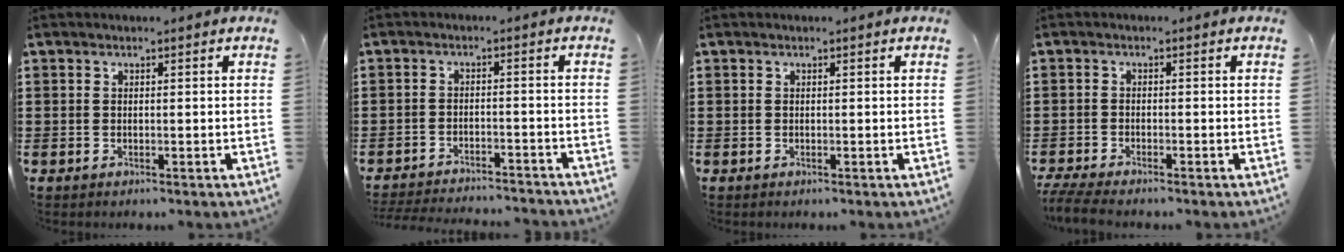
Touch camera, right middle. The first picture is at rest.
{"total": 3.5, "force": [-3.5, 0.1, 0.3], "torque": [-0.007, 0.000, -0.074]}
{"total": 0.0}
{"total": 2.6, "force": [-2.4, 0.1, 1.0], "torque": [-0.032, -0.007, -0.052]}